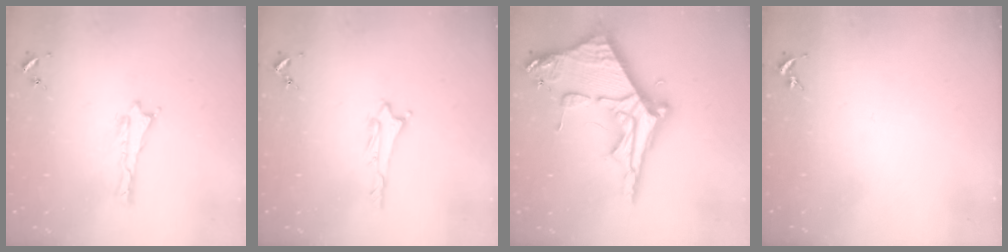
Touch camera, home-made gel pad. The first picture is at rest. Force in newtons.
{"total": 1.2, "press": 1.2, "slide": 0.1}
{"total": 11.6, "press": 11.6, "slide": 1.3}
{"total": 0.0}